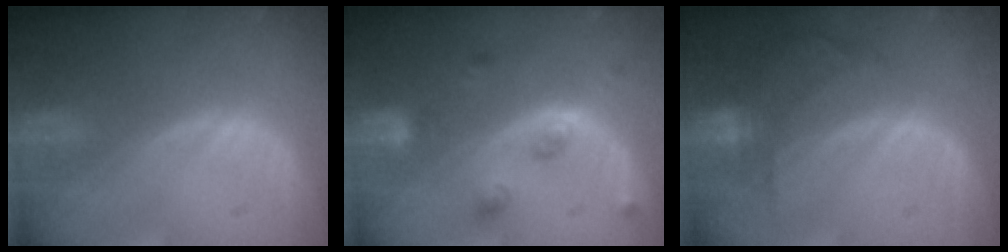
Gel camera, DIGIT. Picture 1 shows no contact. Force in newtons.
{"total": 5.2, "press": 4.5, "slide": 2.8}
{"total": 6.3, "press": 5.9, "slide": 2.3}